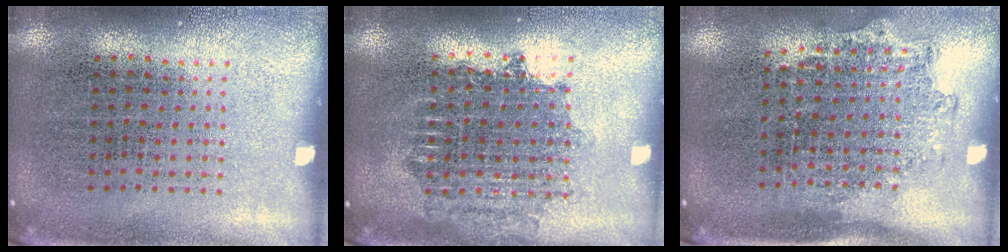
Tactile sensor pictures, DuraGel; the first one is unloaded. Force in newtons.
{"total": 1.7, "press": 1.4, "slide": 1.0}
{"total": 1.2, "press": 0.9, "slide": 0.8}